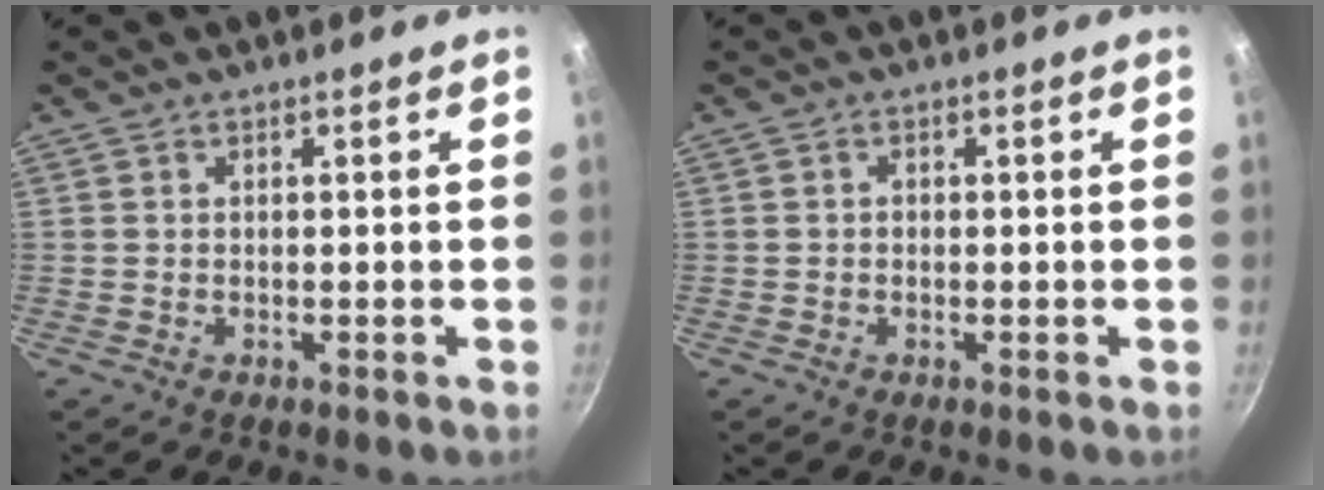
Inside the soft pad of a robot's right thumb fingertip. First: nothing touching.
{"total": 0.6, "force": [-0.2, 0.6, 0.2], "torque": [-0.002, 0.003, -0.005]}